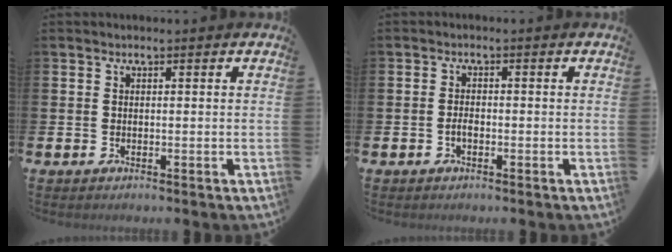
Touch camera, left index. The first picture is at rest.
{"total": 1.3, "force": [-0.5, 0.7, 1.0], "torque": [-0.019, 0.000, -0.010]}